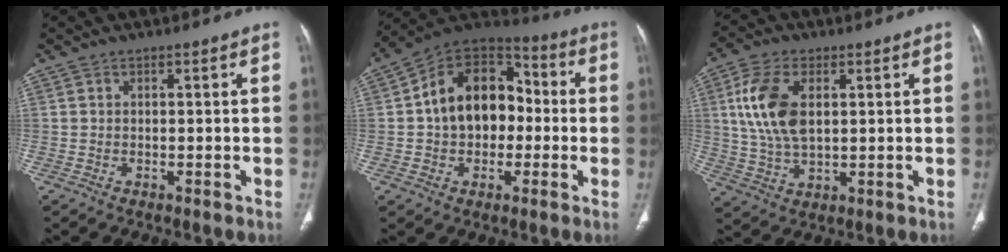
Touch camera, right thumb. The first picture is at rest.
{"total": 16.5, "force": [-0.1, 12.0, 11.4], "torque": [-0.143, 0.043, -0.013]}
{"total": 11.7, "force": [2.7, 6.6, 9.4], "torque": [-0.193, -0.003, 0.055]}